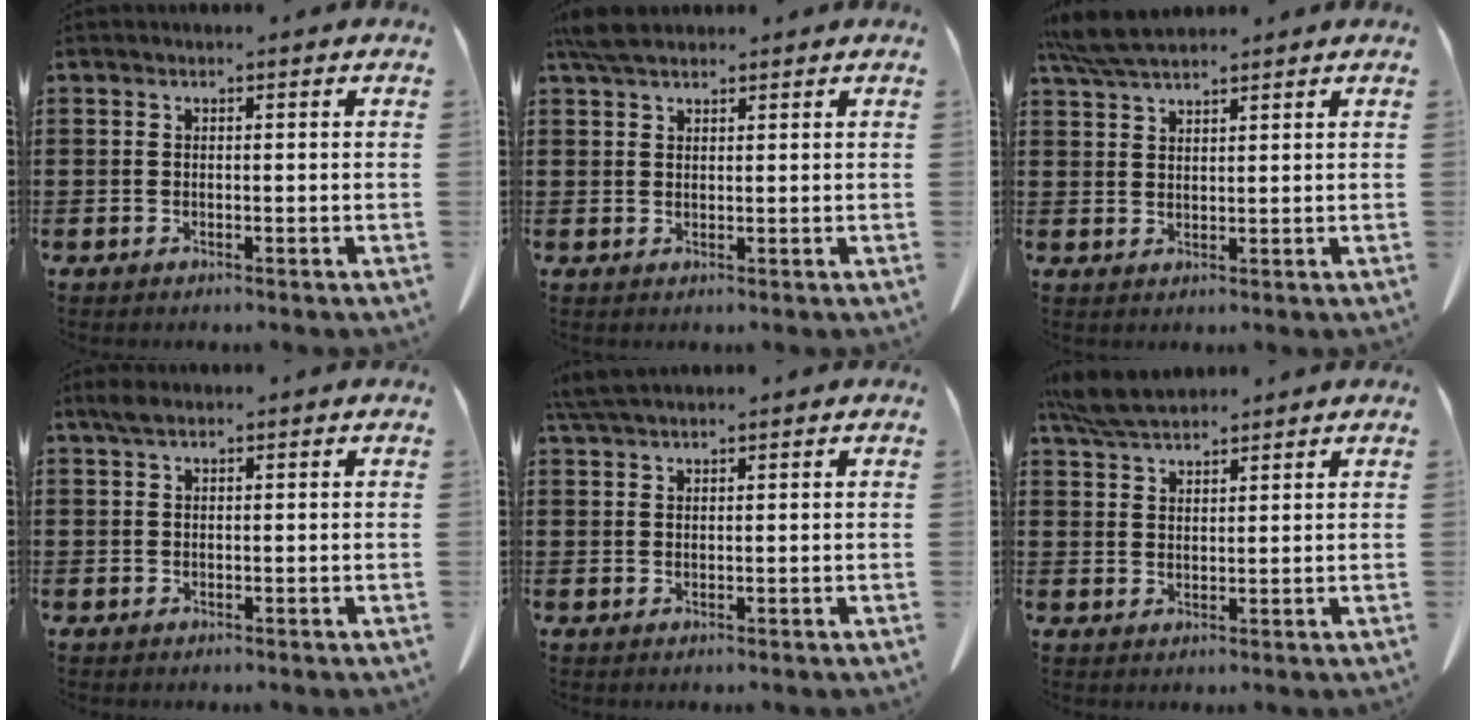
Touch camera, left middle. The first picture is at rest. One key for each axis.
{"total": 3.9, "fx": 3.1, "fy": 1.2, "fz": 2.1, "tx": -0.048, "ty": 0.001, "tz": 0.059}
{"total": 5.3, "fx": 4.5, "fy": 0.8, "fz": 2.6, "tx": -0.064, "ty": -0.008, "tz": 0.085}
{"total": 1.5, "fx": 0.9, "fy": 0.7, "fz": 1.0, "tx": -0.024, "ty": 0.003, "tz": 0.016}
{"total": 3.0, "fx": 2.5, "fy": 0.3, "fz": 1.6, "tx": -0.039, "ty": 0.000, "tz": 0.048}
{"total": 5.5, "fx": 4.8, "fy": 1.1, "fz": 2.3, "tx": -0.059, "ty": -0.010, "tz": 0.092}